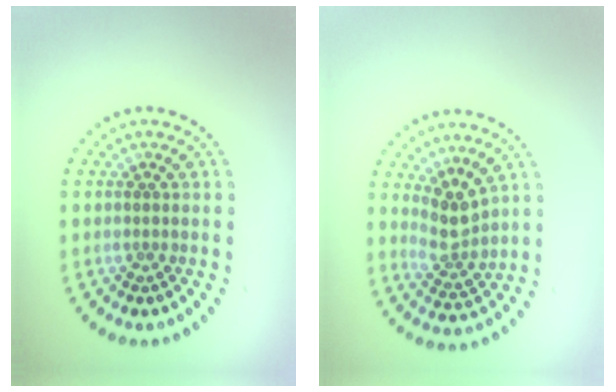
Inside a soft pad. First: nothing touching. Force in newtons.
{"total": 2.7, "press": 2.1, "slide": 1.7}